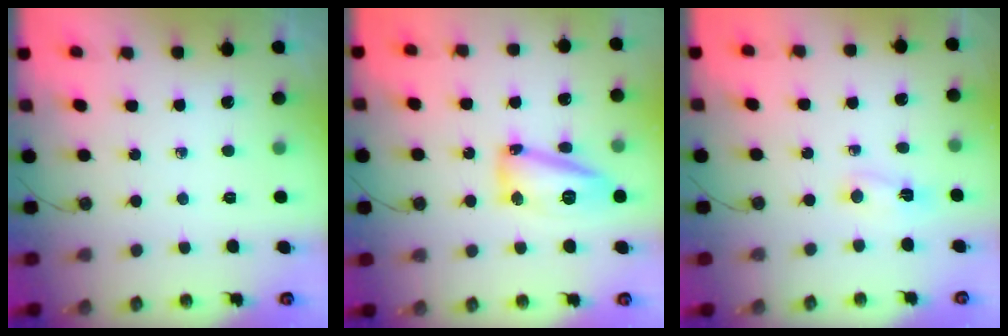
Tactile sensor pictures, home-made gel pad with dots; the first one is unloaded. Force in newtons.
{"total": 13.9, "press": 13.9, "slide": 1.2}
{"total": 2.9, "press": 2.8, "slide": 0.7}